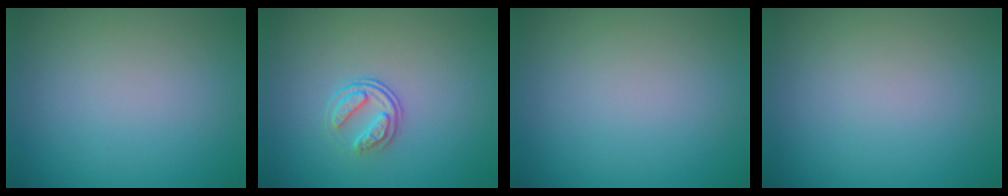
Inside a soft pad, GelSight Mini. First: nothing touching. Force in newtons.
{"total": 2.3, "press": 1.7, "slide": 1.6}
{"total": 0.0}
{"total": 0.0}